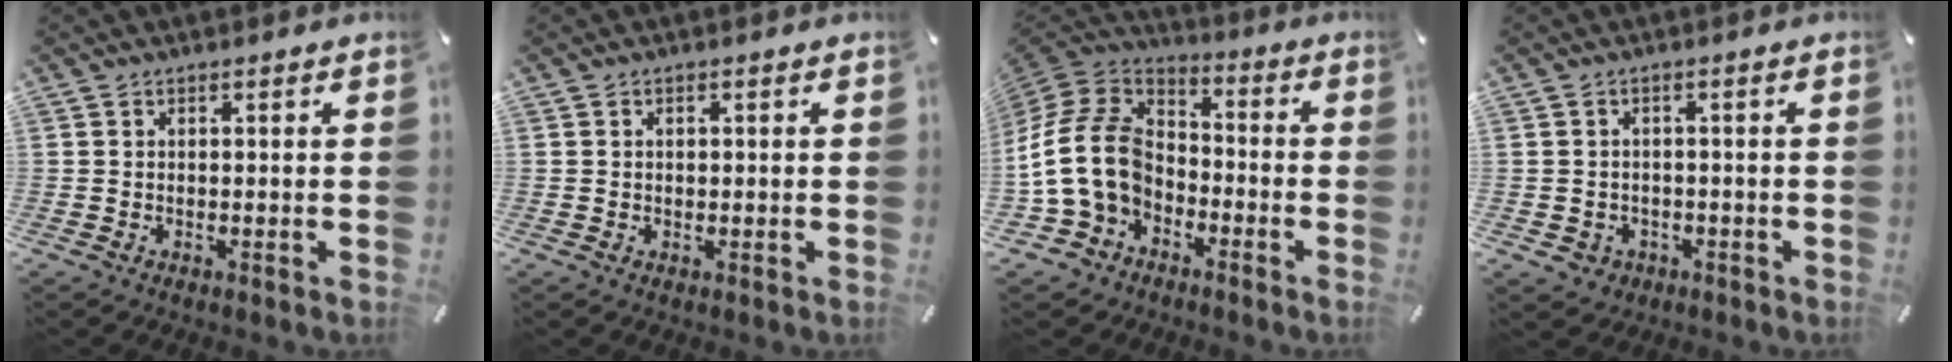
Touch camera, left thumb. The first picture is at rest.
{"total": 1.0, "force": [0.1, 0.9, 0.6], "torque": [-0.013, 0.006, 0.000]}
{"total": 16.4, "force": [-3.7, 12.5, 9.9], "torque": [-0.233, 0.025, -0.071]}
{"total": 3.1, "force": [-0.9, 2.8, 0.7], "torque": [-0.005, 0.001, -0.019]}